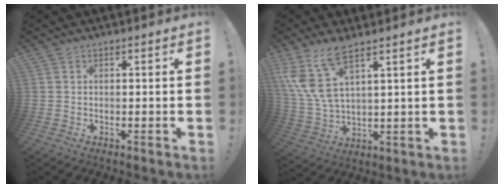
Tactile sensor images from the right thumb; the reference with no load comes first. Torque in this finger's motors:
{"motor_torque": [-0.87, 1.71, 1.03, 0.37, 0.15]}